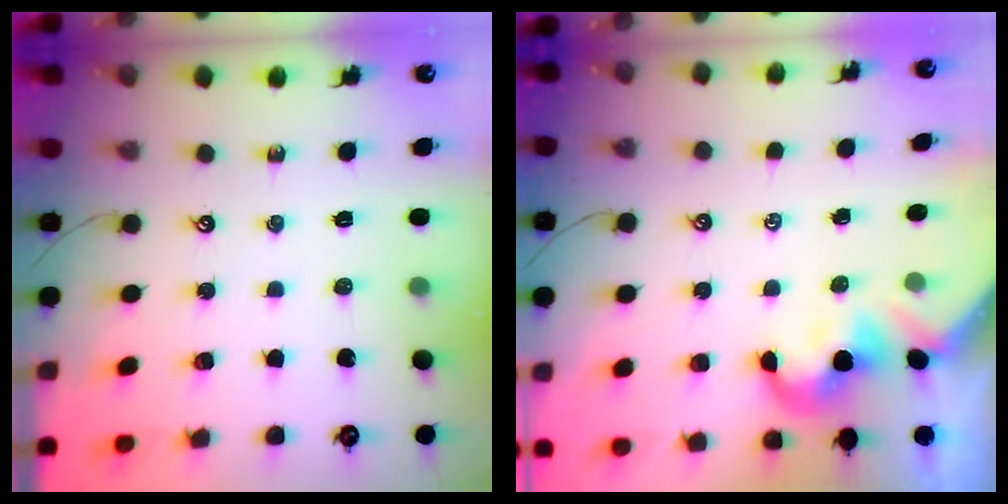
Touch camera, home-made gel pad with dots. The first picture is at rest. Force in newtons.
{"total": 0.7, "press": 0.6, "slide": 0.4}